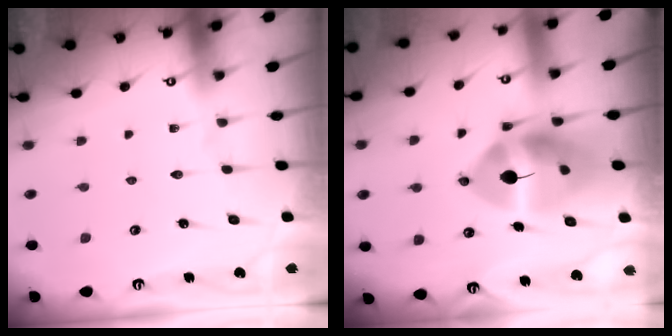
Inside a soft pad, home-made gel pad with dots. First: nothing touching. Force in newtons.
{"total": 15.3, "press": 15.1, "slide": 2.4}